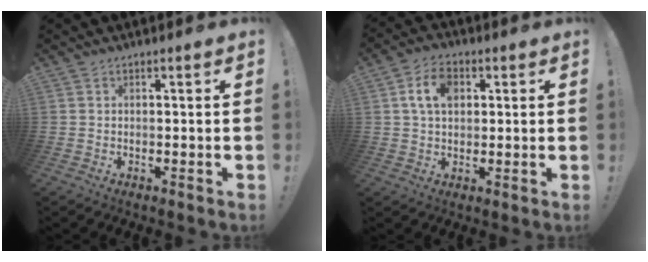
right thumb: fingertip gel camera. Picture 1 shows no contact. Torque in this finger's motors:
{"motor_torque": [1.05, 1.41, 0.38, -0.32, 0.01]}